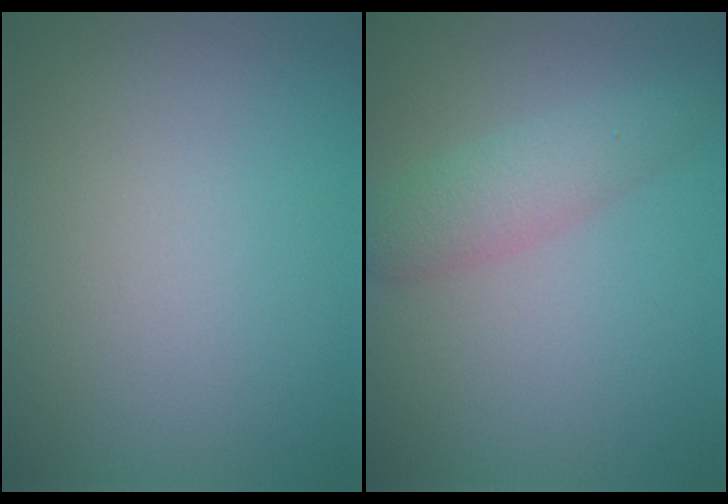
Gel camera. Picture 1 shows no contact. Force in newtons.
{"total": 3.0, "press": 3.0, "slide": 0.1}